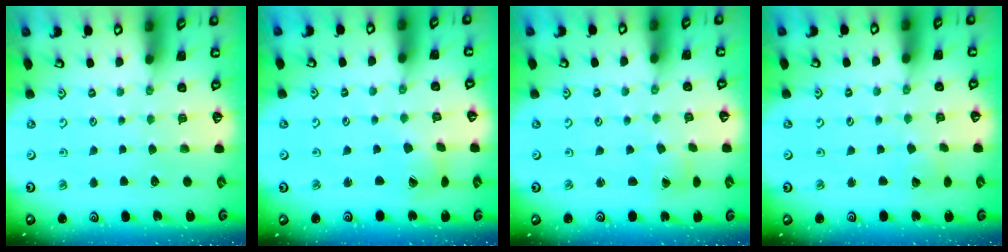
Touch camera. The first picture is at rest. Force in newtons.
{"total": 3.0, "press": 2.9, "slide": 0.5}
{"total": 1.5, "press": 1.5, "slide": 0.1}
{"total": 4.3, "press": 4.2, "slide": 0.3}